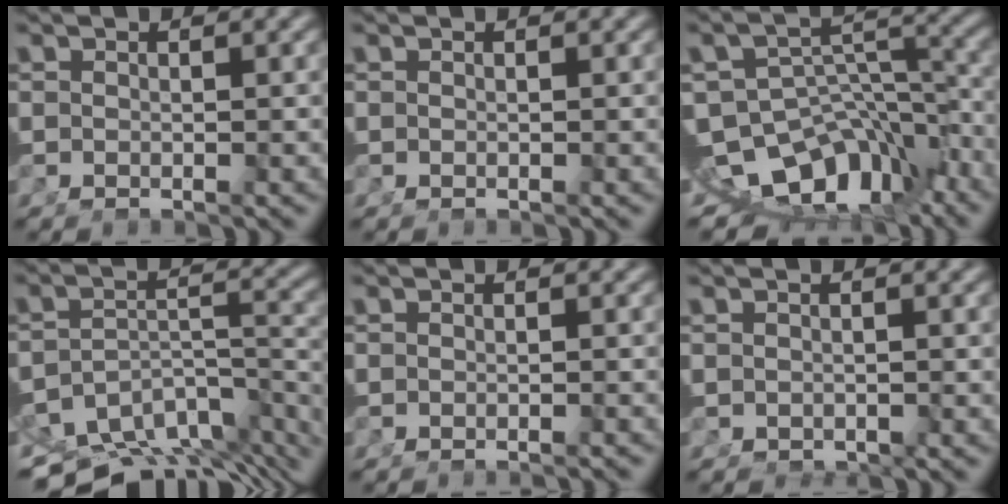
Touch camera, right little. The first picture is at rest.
{"total": 0.0}
{"total": 17.9, "force": [-8.3, 13.5, 8.4], "torque": [-0.169, -0.070, -0.121]}
{"total": 13.6, "force": [-9.4, 6.8, 7.2], "torque": [-0.092, -0.044, -0.126]}
{"total": 0.9, "force": [-0.9, -0.3, 0.2], "torque": [-0.001, 0.003, -0.015]}
{"total": 0.6, "force": [-0.6, 0.0, 0.0], "torque": [0.003, -0.009, -0.001]}